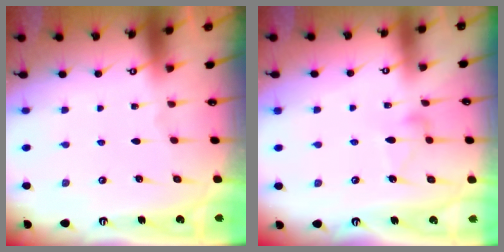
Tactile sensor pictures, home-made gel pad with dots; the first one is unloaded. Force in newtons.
{"total": 6.7, "press": 6.7, "slide": 0.4}